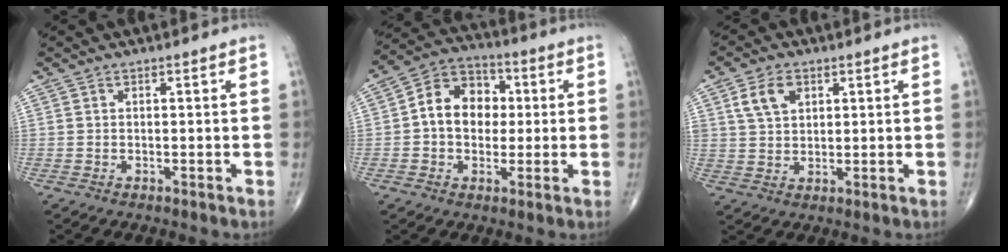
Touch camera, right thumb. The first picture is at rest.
{"total": 11.7, "force": [0.7, 9.1, 7.4], "torque": [-0.086, 0.027, 0.003]}
{"total": 6.3, "force": [2.7, 4.2, 3.8], "torque": [-0.055, -0.005, 0.052]}